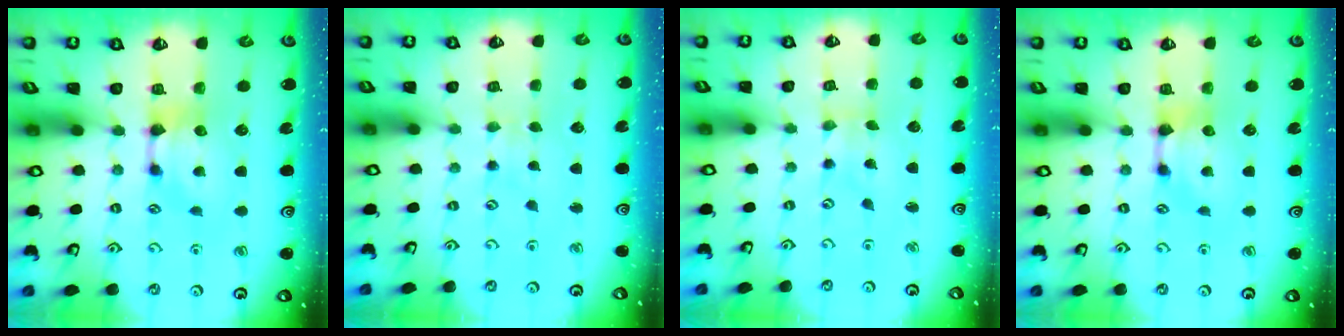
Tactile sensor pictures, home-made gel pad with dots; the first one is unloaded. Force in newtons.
{"total": 3.6, "press": 3.6, "slide": 0.3}
{"total": 5.0, "press": 4.9, "slide": 0.7}
{"total": 0.0}